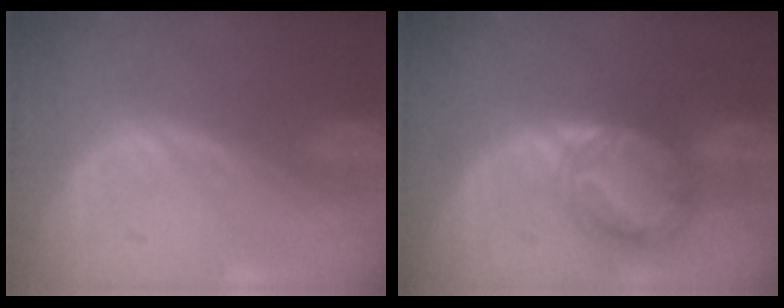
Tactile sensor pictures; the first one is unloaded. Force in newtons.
{"total": 6.9, "press": 6.9, "slide": 0.4}